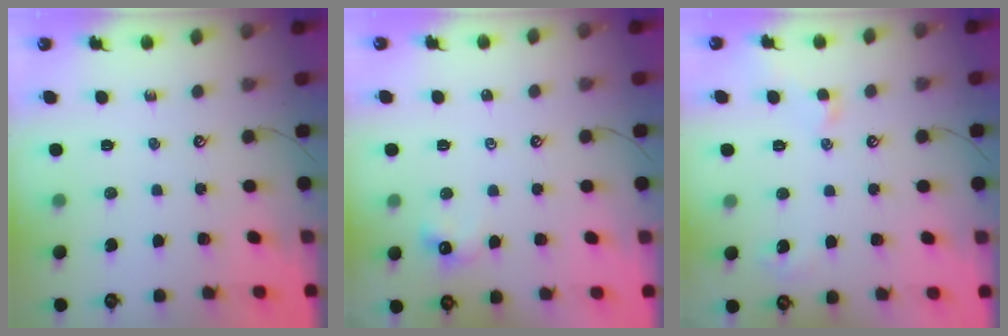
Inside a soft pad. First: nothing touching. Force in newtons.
{"total": 2.2, "press": 2.1, "slide": 0.7}
{"total": 2.9, "press": 2.8, "slide": 0.8}